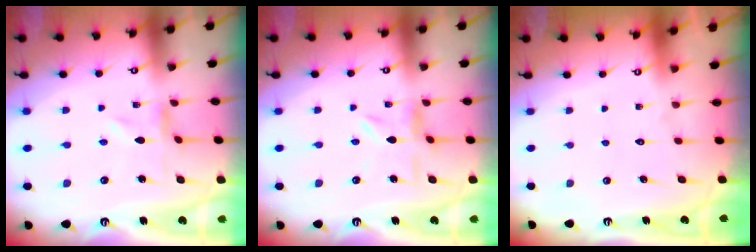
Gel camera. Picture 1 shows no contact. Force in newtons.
{"total": 4.1, "press": 4.0, "slide": 0.4}
{"total": 1.6, "press": 1.6, "slide": 0.1}